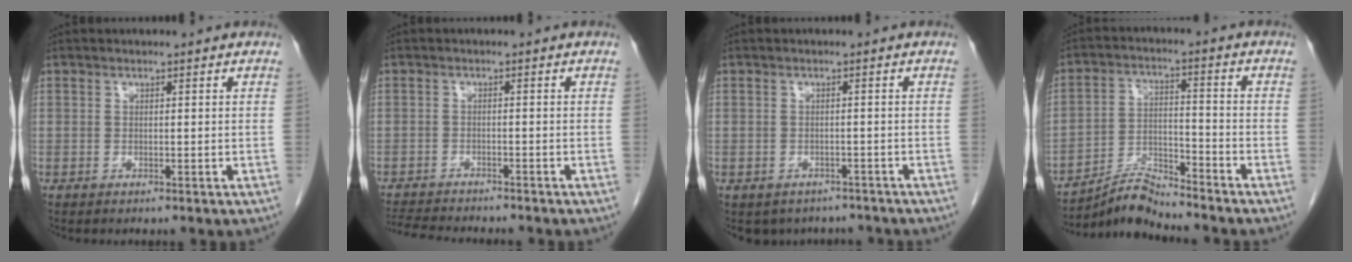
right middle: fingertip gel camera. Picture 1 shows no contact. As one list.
[{"total": 9.1, "force": [-8.4, 0.9, 3.3], "torque": [-0.056, -0.010, -0.127]}, {"total": 6.2, "force": [-5.2, 3.2, 0.7], "torque": [-0.001, 0.009, -0.059]}, {"total": 6.6, "force": [-6.6, -0.4, 0.6], "torque": [-0.017, 0.005, -0.120]}]